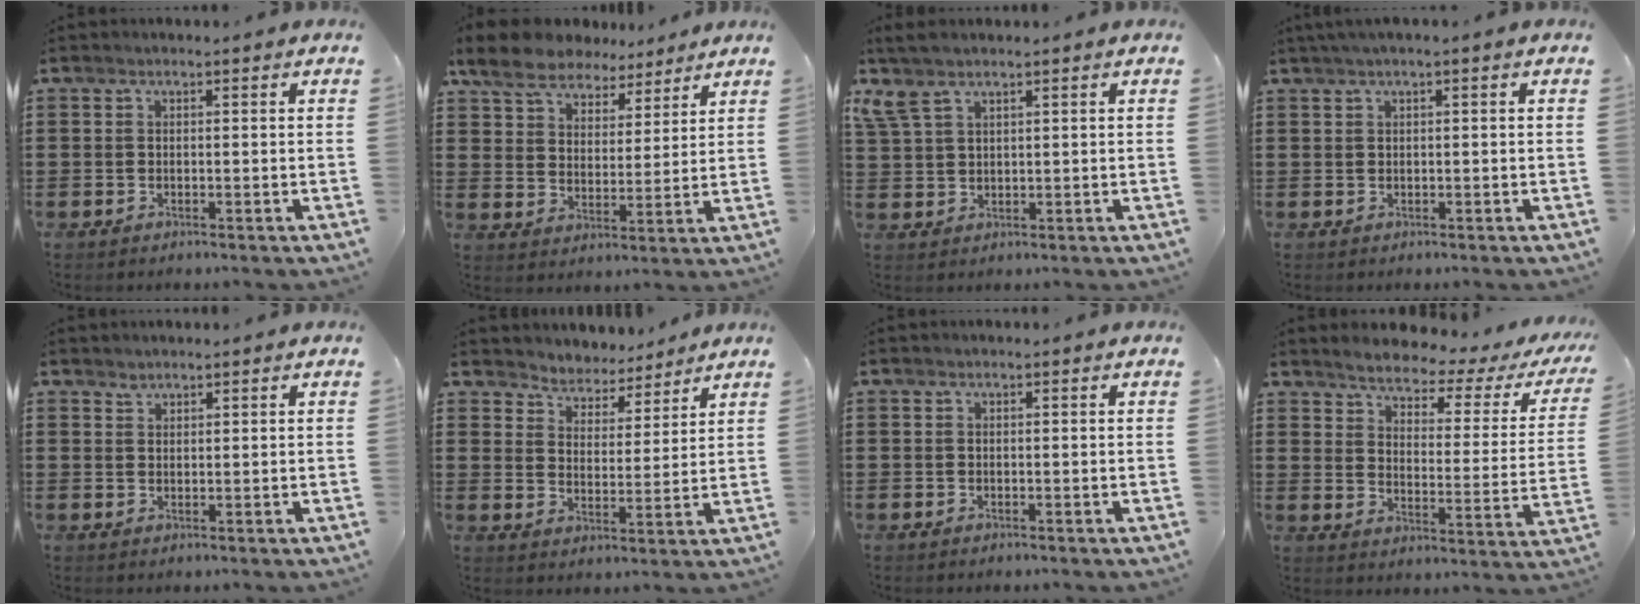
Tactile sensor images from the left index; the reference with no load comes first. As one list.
[{"total": 7.9, "force": [6.7, 3.4, 2.5], "torque": [-0.083, -0.017, 0.124]}, {"total": 4.5, "force": [2.8, 1.7, 3.1], "torque": [-0.078, 0.005, 0.050]}, {"total": 1.2, "force": [0.3, 0.0, 1.1], "torque": [-0.019, -0.003, 0.007]}, {"total": 1.2, "force": [1.2, 0.3, 0.0], "torque": [-0.003, -0.001, 0.025]}, {"total": 4.5, "force": [4.3, 0.8, -0.7], "torque": [-0.015, -0.030, 0.074]}, {"total": 0.0}, {"total": 3.2, "force": [3.0, 0.3, 1.2], "torque": [-0.046, -0.024, 0.042]}]